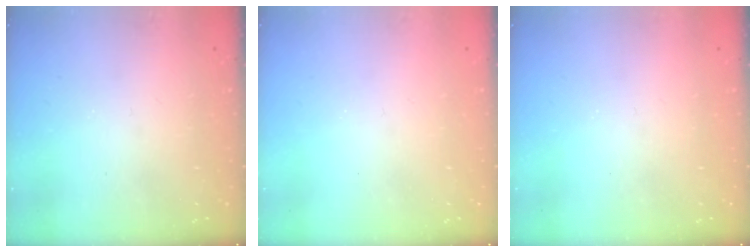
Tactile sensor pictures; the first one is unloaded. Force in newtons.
{"total": 0.0}
{"total": 0.0}